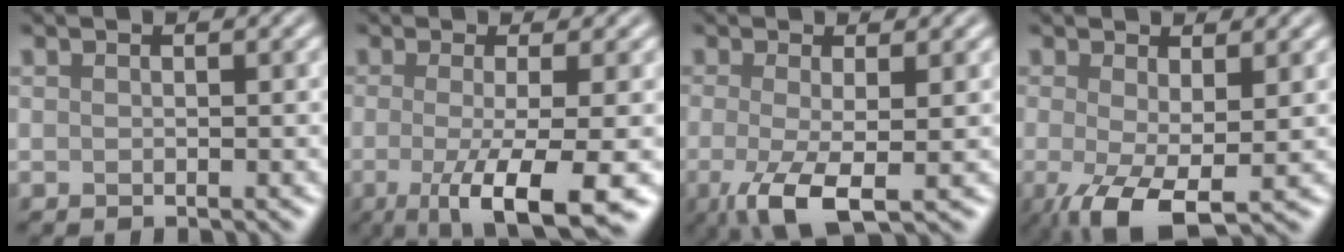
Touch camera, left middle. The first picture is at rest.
{"total": 8.6, "force": [-3.1, 1.8, 7.9], "torque": [-0.104, -0.015, -0.041]}
{"total": 4.8, "force": [-1.9, 1.0, 4.4], "torque": [-0.089, -0.009, -0.023]}
{"total": 4.6, "force": [-1.7, 1.1, 4.2], "torque": [-0.092, -0.010, -0.017]}